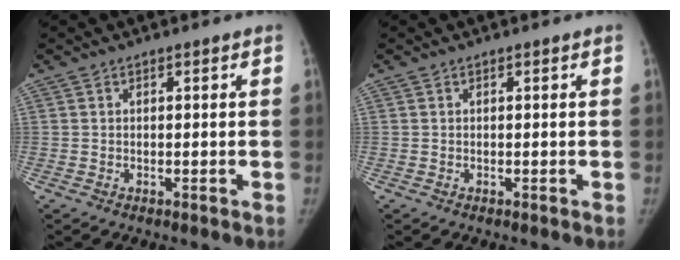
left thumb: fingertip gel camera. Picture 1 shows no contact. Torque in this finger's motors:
{"motor_torque": [0.05, 0.00, 0.21, -0.20, 0.03]}